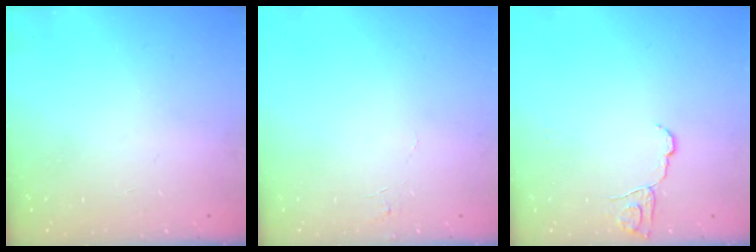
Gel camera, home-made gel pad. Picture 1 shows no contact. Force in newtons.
{"total": 4.6, "press": 4.5, "slide": 0.4}
{"total": 6.6, "press": 6.6, "slide": 0.5}